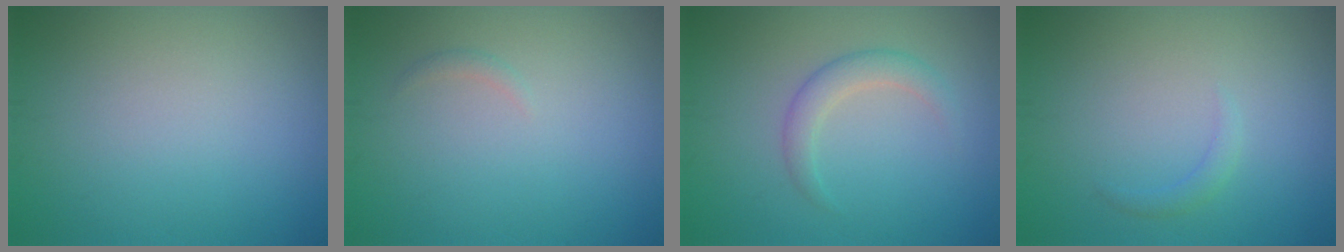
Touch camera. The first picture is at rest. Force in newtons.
{"total": 0.5, "press": 0.5, "slide": 0.0}
{"total": 2.3, "press": 2.3, "slide": 0.2}
{"total": 1.0, "press": 1.0, "slide": 0.1}